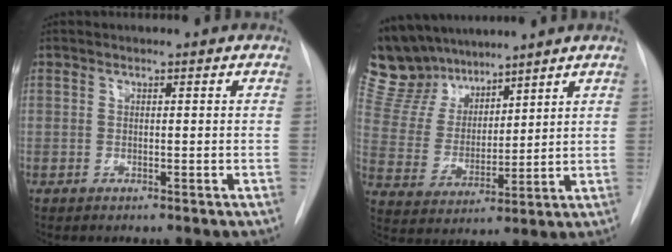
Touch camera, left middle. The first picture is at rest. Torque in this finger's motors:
{"motor_torque": [0.67, -0.83, -0.02, -0.10]}